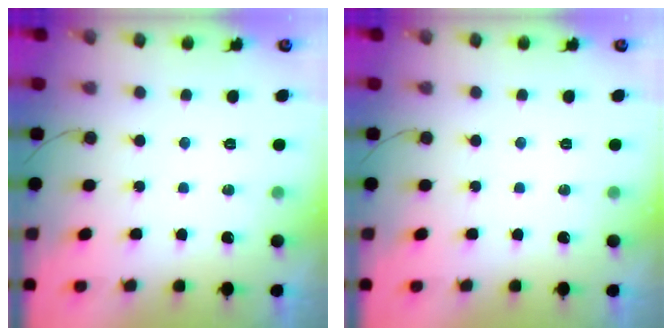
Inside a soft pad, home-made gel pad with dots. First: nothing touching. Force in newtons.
{"total": 0.0}